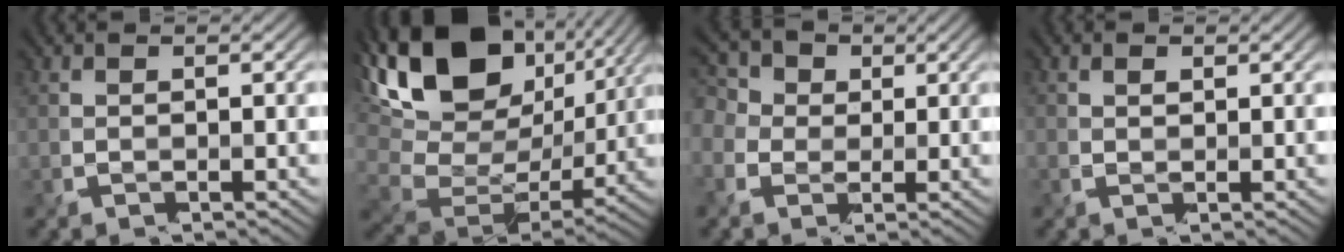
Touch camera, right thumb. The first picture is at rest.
{"total": 17.1, "force": [6.6, 10.1, 12.2], "torque": [-0.274, 0.021, 0.127]}
{"total": 9.3, "force": [2.9, 7.1, 5.2], "torque": [-0.155, 0.037, 0.035]}
{"total": 0.7, "force": [0.3, 0.4, 0.5], "torque": [-0.011, 0.000, 0.006]}